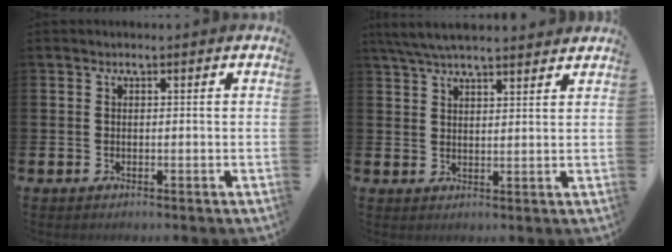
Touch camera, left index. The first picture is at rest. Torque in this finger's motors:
{"motor_torque": [1.09, -1.05, 0.47, 0.21]}